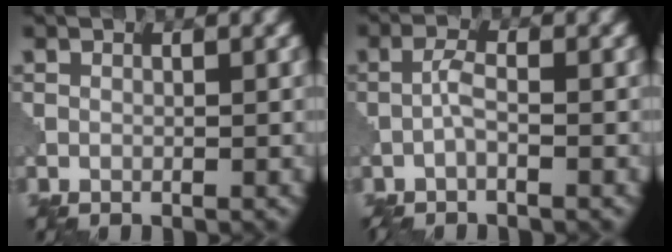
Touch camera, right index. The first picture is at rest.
{"total": 2.1, "force": [-1.0, 0.5, 1.8], "torque": [-0.042, 0.004, -0.027]}